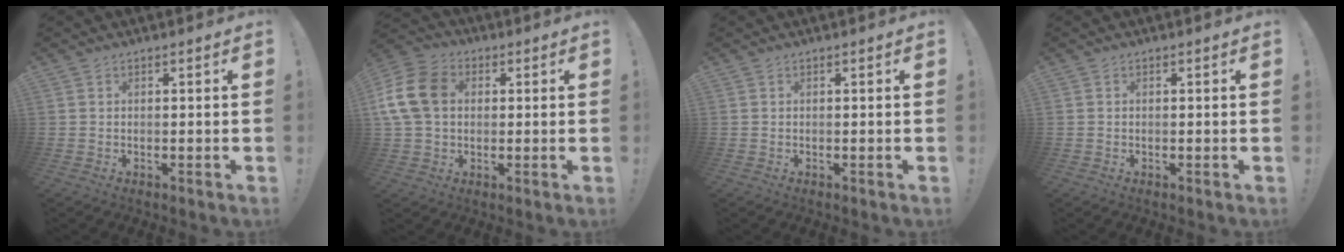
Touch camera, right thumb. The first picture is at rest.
{"total": 14.2, "force": [2.0, 10.7, 9.1], "torque": [-0.184, 0.011, 0.043]}
{"total": 0.0}
{"total": 0.0}